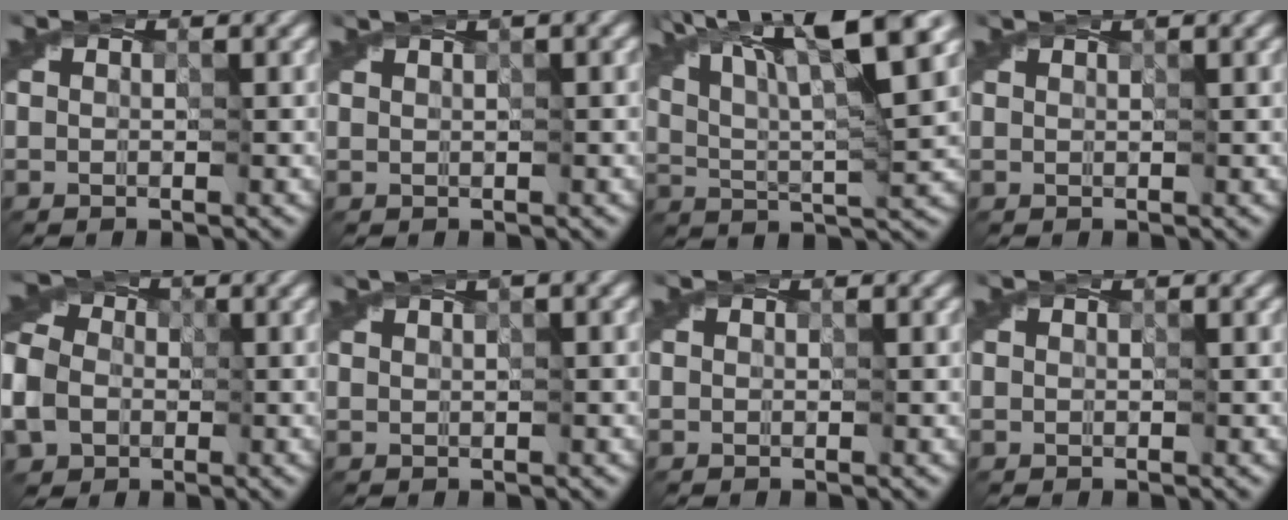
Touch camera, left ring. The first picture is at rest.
{"total": 2.1, "force": [1.0, 0.3, 1.9], "torque": [-0.024, 0.008, 0.010]}
{"total": 11.7, "force": [6.8, 2.7, 9.2], "torque": [-0.160, 0.021, 0.115]}
{"total": 0.9, "force": [0.6, -0.1, 0.6], "torque": [-0.010, 0.004, 0.005]}
{"total": 8.5, "force": [-3.4, 6.7, 3.9], "torque": [-0.097, -0.022, -0.069]}
{"total": 2.5, "force": [1.2, 0.4, 2.2], "torque": [-0.031, 0.008, 0.013]}
{"total": 0.0}
{"total": 0.0}